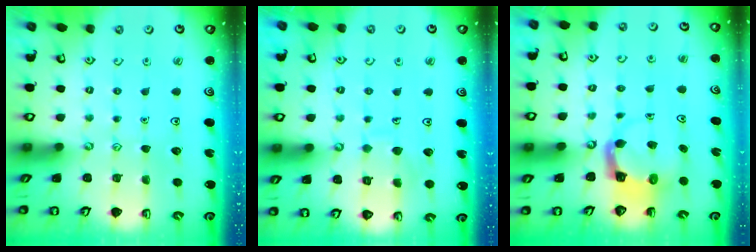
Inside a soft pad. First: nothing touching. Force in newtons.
{"total": 7.0, "press": 7.0, "slide": 0.7}
{"total": 3.9, "press": 3.9, "slide": 0.3}